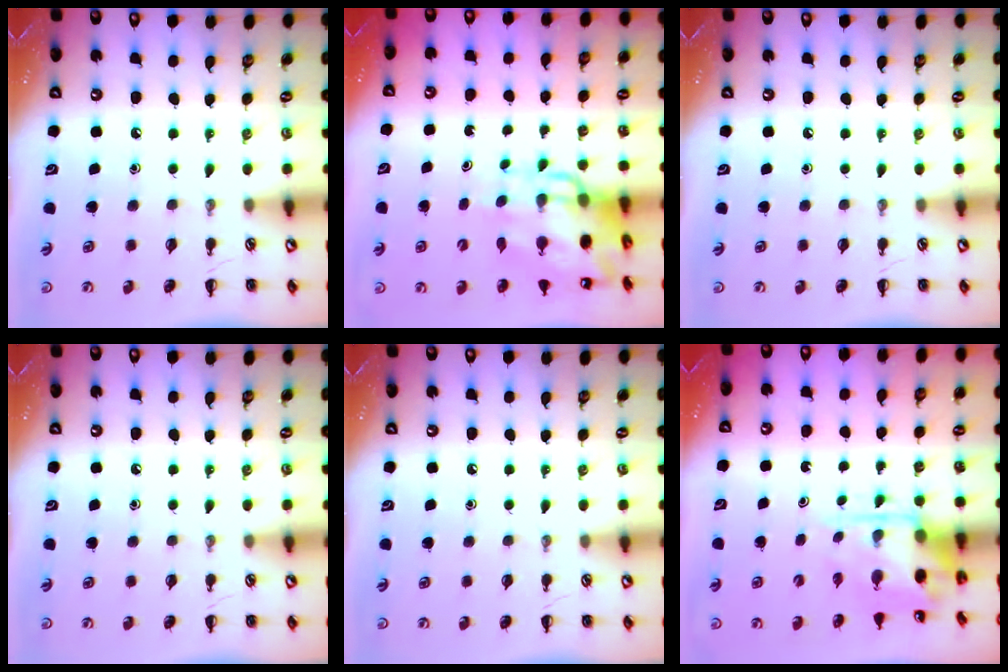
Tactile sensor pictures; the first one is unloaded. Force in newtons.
{"total": 10.4, "press": 10.0, "slide": 2.7}
{"total": 0.0}
{"total": 0.0}
{"total": 0.0}
{"total": 4.5, "press": 4.4, "slide": 1.0}